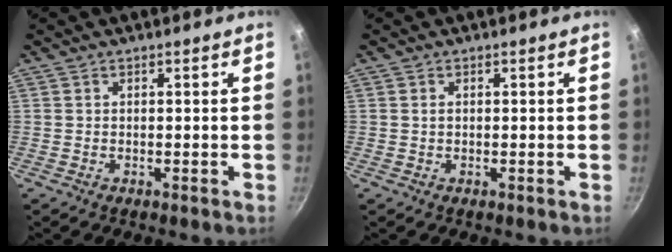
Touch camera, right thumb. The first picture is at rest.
{"total": 0.6, "force": [0.1, 0.3, 0.5], "torque": [-0.008, 0.001, 0.003]}